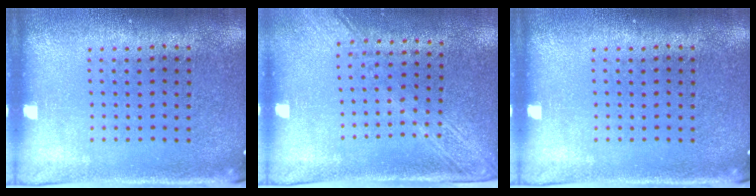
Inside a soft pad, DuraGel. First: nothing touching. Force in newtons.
{"total": 2.0, "press": 1.7, "slide": 1.1}
{"total": 0.0}